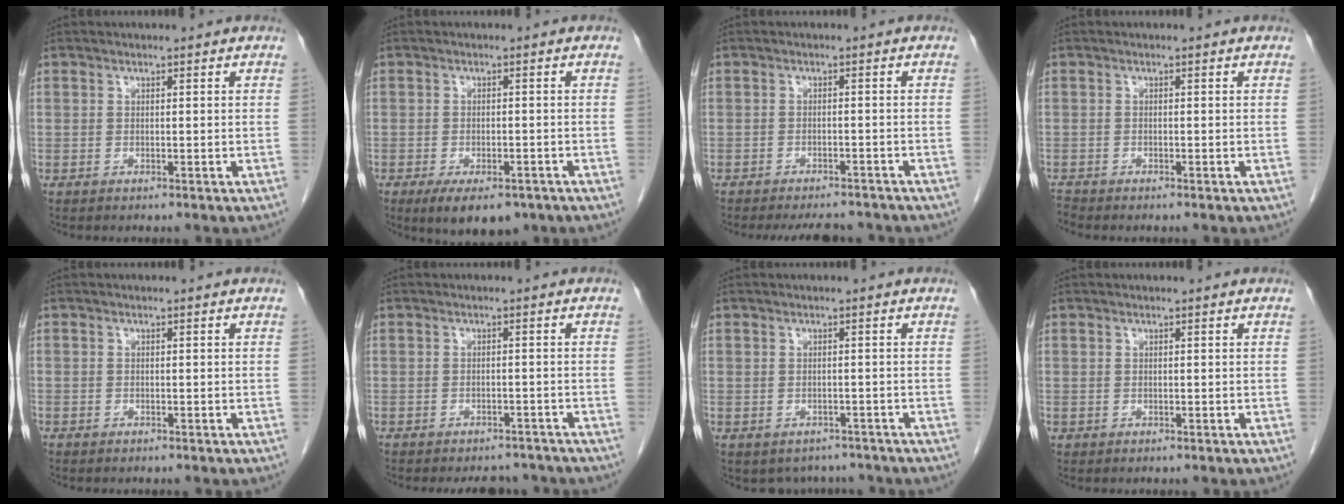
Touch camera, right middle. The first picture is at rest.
{"total": 7.8, "force": [-5.3, 3.4, 4.6], "torque": [-0.064, -0.005, -0.078]}
{"total": 7.1, "force": [-6.5, 1.9, 1.9], "torque": [-0.022, -0.002, -0.082]}
{"total": 1.1, "force": [-1.1, 0.0, -0.1], "torque": [-0.002, -0.004, -0.021]}
{"total": 0.6, "force": [-0.5, 0.4, 0.1], "torque": [-0.005, 0.003, -0.010]}
{"total": 6.5, "force": [-6.0, 2.3, 1.2], "torque": [-0.008, 0.001, -0.069]}
{"total": 4.8, "force": [-4.0, 2.7, 0.3], "torque": [0.009, 0.011, -0.049]}
{"total": 0.0}